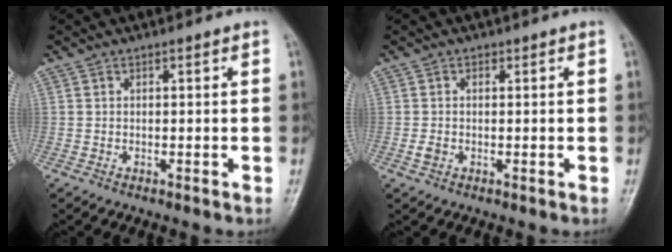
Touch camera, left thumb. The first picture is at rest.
{"total": 1.5, "force": [-0.2, 1.3, 0.8], "torque": [-0.012, 0.001, -0.003]}